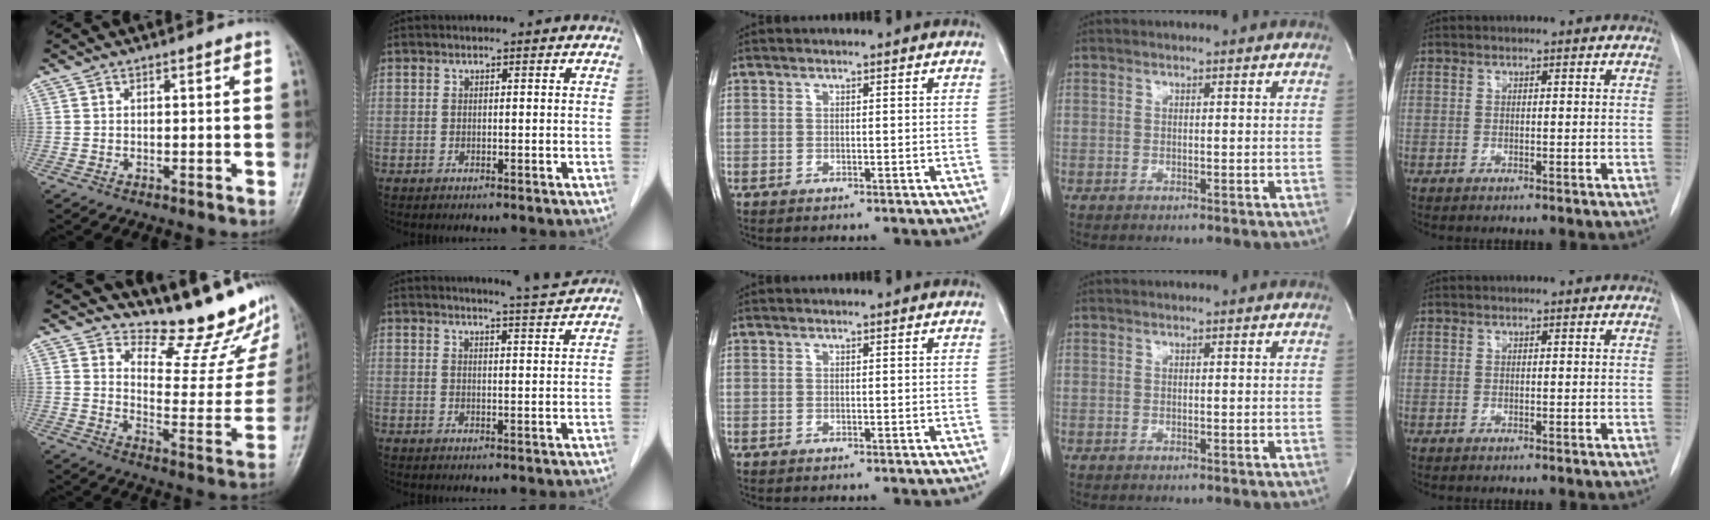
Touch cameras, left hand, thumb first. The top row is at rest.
{"thumb": {"total": 17.7, "force": [15.2, 5.7, 7.1], "torque": [-0.044, -0.138, 0.188]}, "index": {"total": 4.2, "force": [4.0, -1.3, 0.4], "torque": [-0.018, -0.015, 0.055]}}